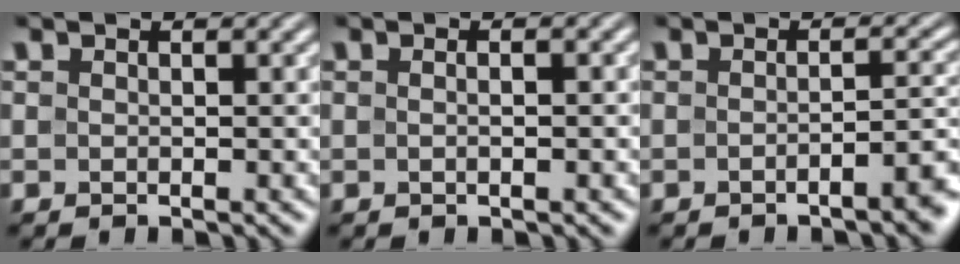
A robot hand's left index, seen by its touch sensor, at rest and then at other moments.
{"total": 2.8, "force": [0.8, 1.5, 2.3], "torque": [-0.003, 0.017, -0.018]}
{"total": 4.0, "force": [-2.0, 1.0, 3.2], "torque": [-0.031, 0.008, -0.031]}